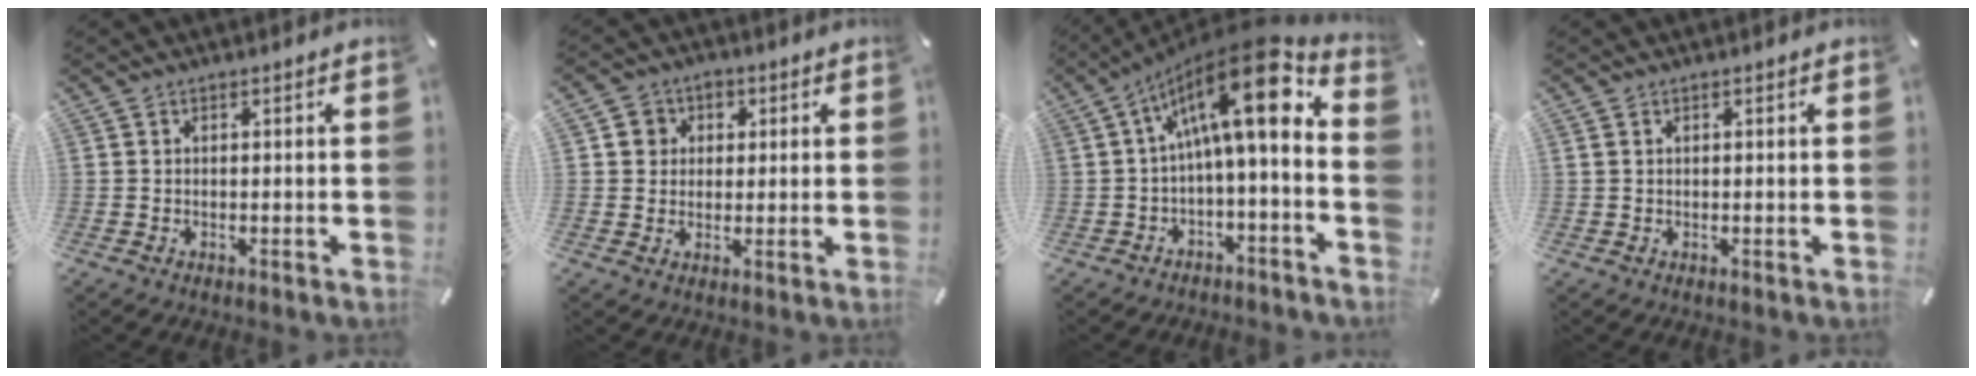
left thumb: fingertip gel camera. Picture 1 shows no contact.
{"total": 5.2, "force": [0.7, 5.0, 1.2], "torque": [-0.013, 0.008, 0.009]}
{"total": 18.5, "force": [4.5, 6.1, 16.9], "torque": [-0.262, -0.025, 0.069]}
{"total": 0.6, "force": [0.2, 0.4, 0.4], "torque": [-0.008, 0.002, 0.004]}